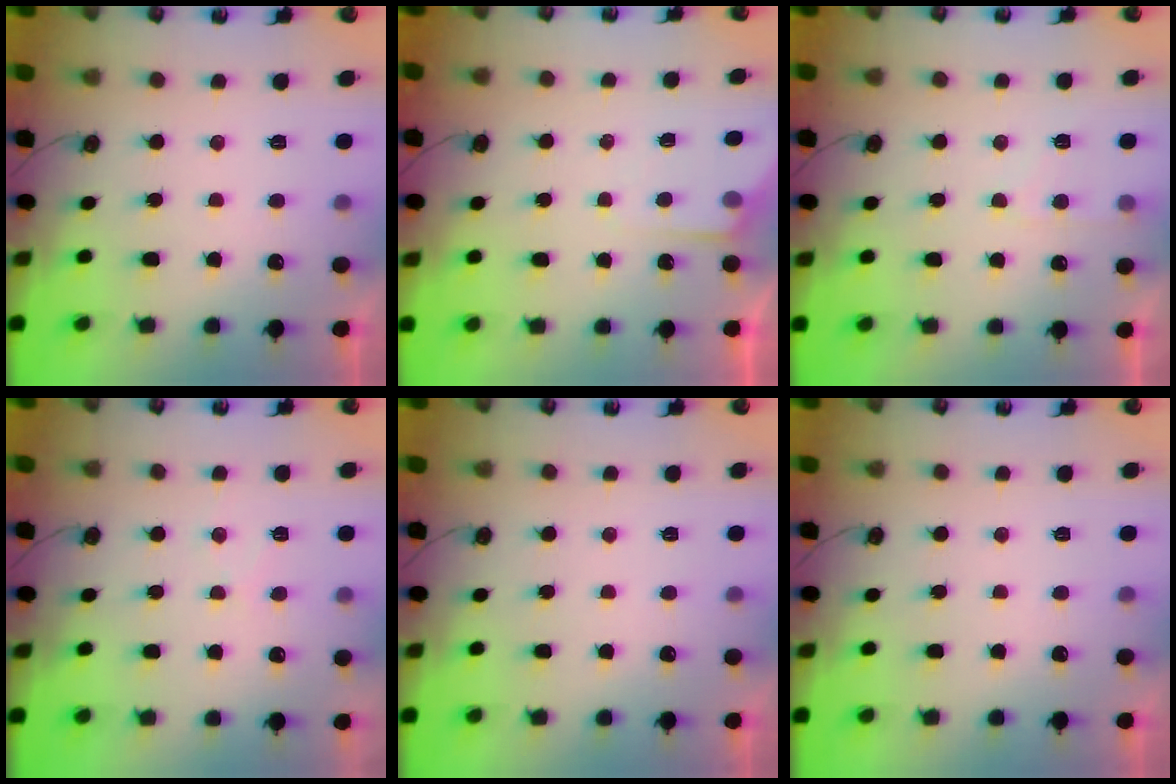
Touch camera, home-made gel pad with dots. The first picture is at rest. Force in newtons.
{"total": 3.4, "press": 3.4, "slide": 0.6}
{"total": 5.1, "press": 5.0, "slide": 0.6}
{"total": 6.2, "press": 6.2, "slide": 1.0}
{"total": 0.0}
{"total": 0.0}